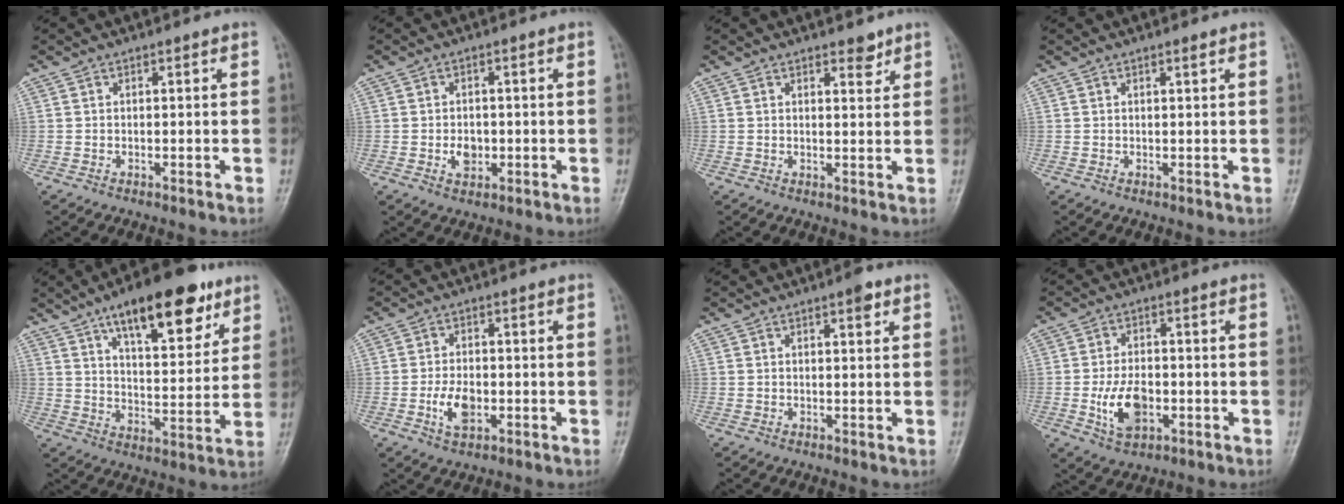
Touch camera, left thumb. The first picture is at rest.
{"total": 3.6, "force": [-0.8, 2.7, 2.3], "torque": [-0.026, 0.002, -0.009]}
{"total": 2.9, "force": [2.1, 1.2, 1.5], "torque": [-0.008, -0.013, 0.030]}
{"total": 0.9, "force": [0.6, 0.2, 0.7], "torque": [-0.011, -0.002, 0.010]}
{"total": 18.6, "force": [11.0, 7.1, 13.2], "torque": [-0.156, -0.042, 0.172]}
{"total": 5.7, "force": [-1.6, 3.4, 4.4], "torque": [-0.076, 0.005, -0.026]}
{"total": 2.3, "force": [1.3, 0.7, 1.8], "torque": [-0.021, -0.004, 0.017]}
{"total": 8.3, "force": [-2.0, 5.1, 6.3], "torque": [-0.103, 0.005, -0.031]}